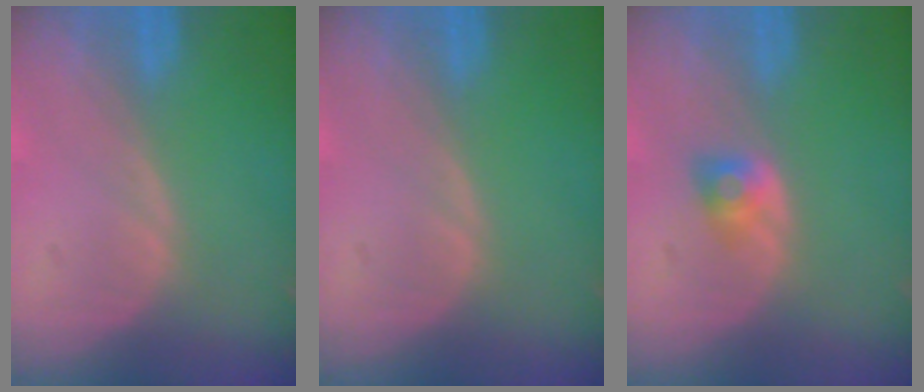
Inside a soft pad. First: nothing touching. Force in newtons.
{"total": 0.0}
{"total": 2.7, "press": 2.4, "slide": 1.2}